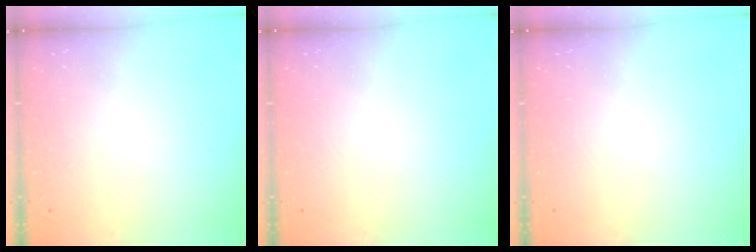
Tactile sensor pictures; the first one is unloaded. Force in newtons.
{"total": 0.0}
{"total": 0.0}